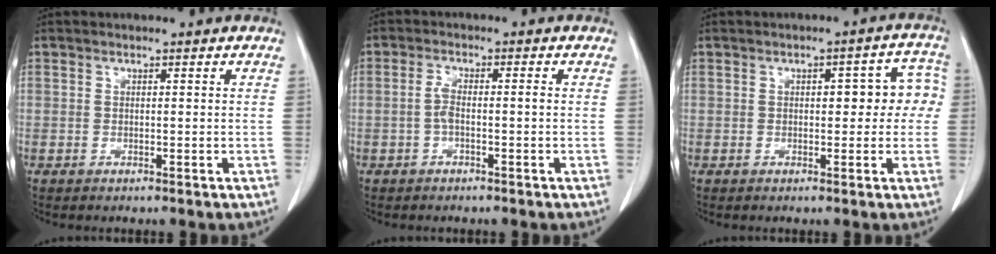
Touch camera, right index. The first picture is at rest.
{"total": 2.6, "force": [-0.6, 0.5, 2.5], "torque": [-0.050, 0.007, -0.012]}
{"total": 6.4, "force": [0.6, 2.9, 5.7], "torque": [-0.055, 0.036, 0.006]}